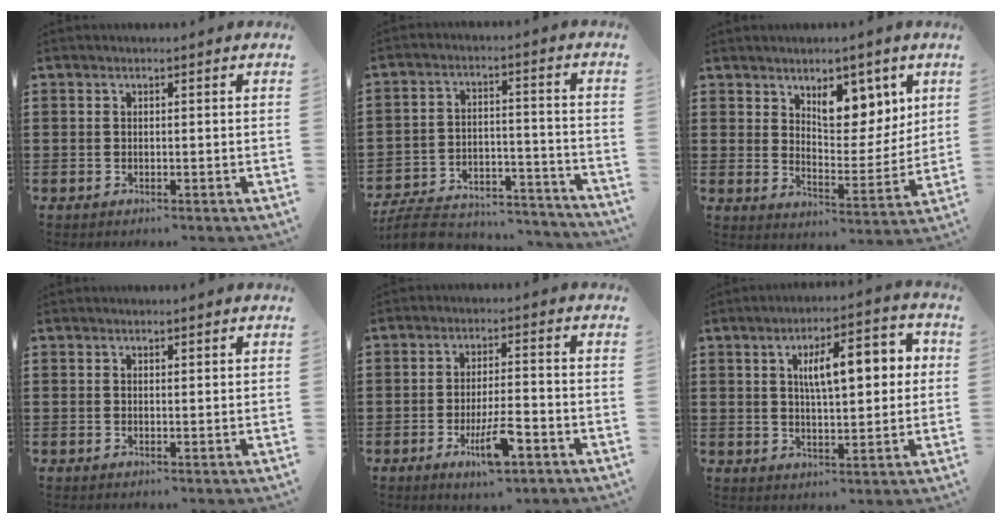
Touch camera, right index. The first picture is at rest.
{"total": 8.1, "force": [-7.5, 1.7, 2.6], "torque": [-0.049, 0.016, -0.147]}
{"total": 8.4, "force": [5.1, 4.5, 4.9], "torque": [-0.070, -0.021, 0.085]}
{"total": 0.6, "force": [0.4, 0.3, 0.3], "torque": [-0.007, 0.002, 0.008]}
{"total": 7.1, "force": [-3.3, 1.8, 6.0], "torque": [-0.113, -0.004, -0.058]}
{"total": 9.0, "force": [2.1, 3.3, 8.0], "torque": [-0.133, 0.002, 0.028]}